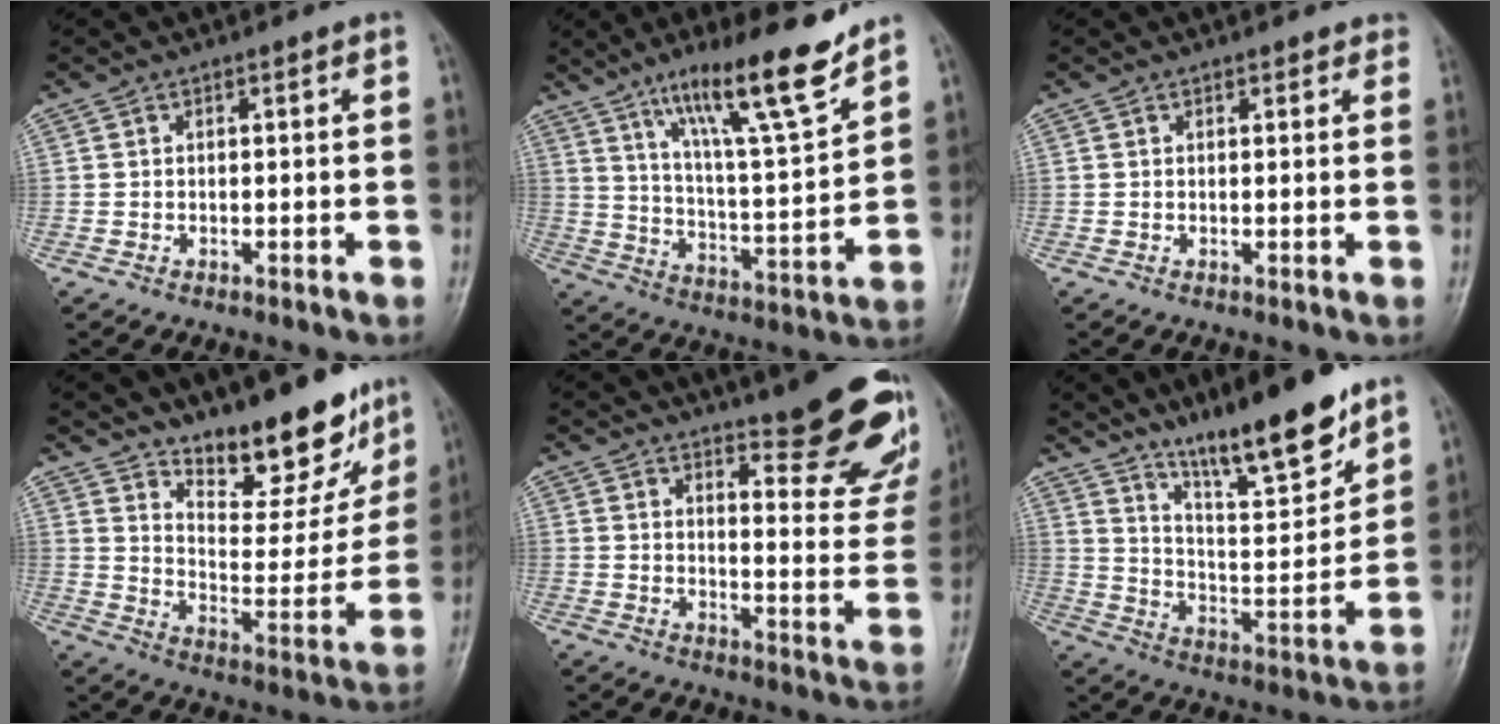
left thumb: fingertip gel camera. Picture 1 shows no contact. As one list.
[{"total": 16.7, "force": [11.6, 2.1, 11.9], "torque": [-0.182, -0.068, 0.199]}, {"total": 1.7, "force": [1.4, 0.9, 0.4], "torque": [0.015, -0.002, 0.008]}, {"total": 16.5, "force": [12.9, 5.8, 8.5], "torque": [-0.071, -0.095, 0.206]}, {"total": 20.5, "force": [15.2, 5.6, 12.5], "torque": [-0.121, -0.104, 0.184]}, {"total": 16.5, "force": [12.3, 3.3, 10.6], "torque": [-0.144, -0.083, 0.214]}]